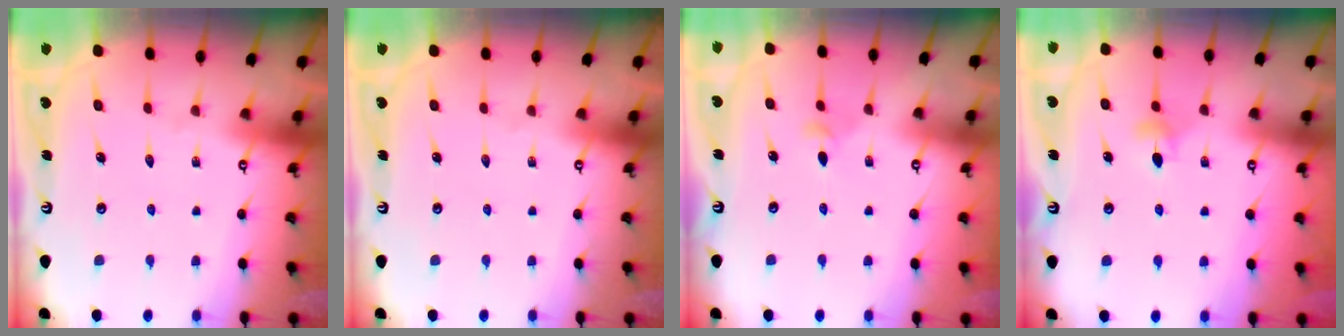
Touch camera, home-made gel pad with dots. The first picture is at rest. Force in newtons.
{"total": 0.0}
{"total": 3.2, "press": 3.1, "slide": 0.7}
{"total": 4.3, "press": 4.2, "slide": 0.7}